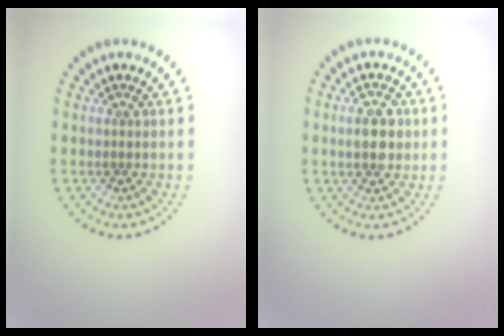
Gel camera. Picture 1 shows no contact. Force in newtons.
{"total": 3.6, "press": 3.6, "slide": 0.2}